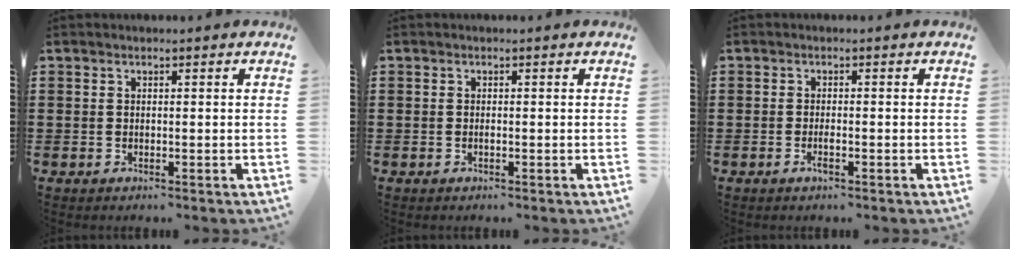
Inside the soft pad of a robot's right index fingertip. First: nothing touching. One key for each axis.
{"total": 0.0}
{"total": 1.4, "fx": -0.7, "fy": 0.2, "fz": 1.2, "tx": -0.028, "ty": -0.006, "tz": -0.013}